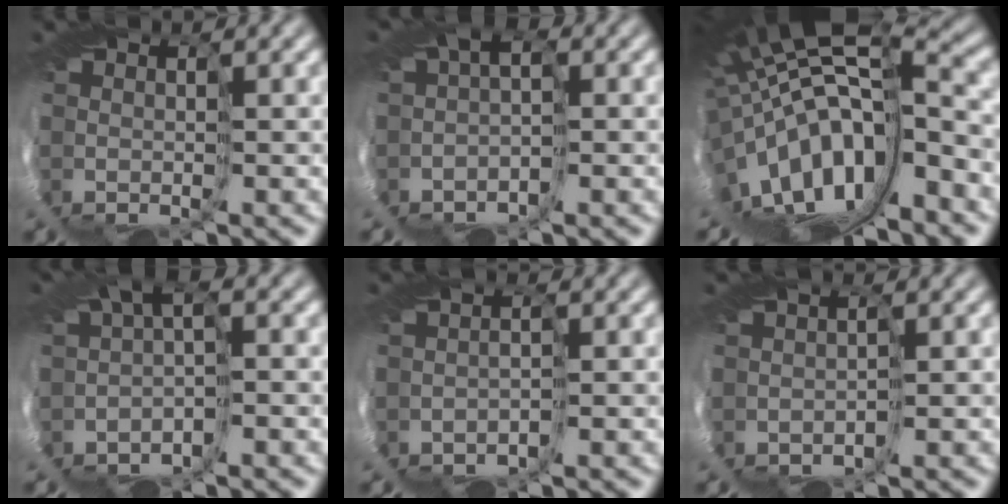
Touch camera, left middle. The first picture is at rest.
{"total": 2.2, "force": [-1.7, 1.0, 0.9], "torque": [-0.020, -0.004, -0.036]}
{"total": 14.4, "force": [-2.6, 6.0, 12.8], "torque": [-0.234, -0.020, -0.017]}
{"total": 2.3, "force": [-1.9, 0.5, 1.2], "torque": [-0.031, -0.006, -0.038]}
{"total": 1.6, "force": [-1.6, -0.2, 0.0], "torque": [0.005, -0.005, -0.026]}
{"total": 1.2, "force": [-1.1, 0.1, 0.1], "torque": [0.003, -0.003, -0.016]}